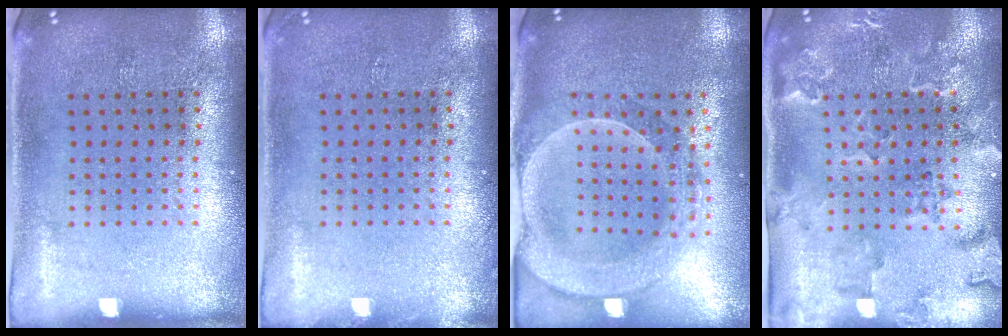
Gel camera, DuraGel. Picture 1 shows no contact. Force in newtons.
{"total": 0.6, "press": 0.6, "slide": 0.1}
{"total": 2.4, "press": 2.2, "slide": 1.1}
{"total": 2.4, "press": 2.2, "slide": 0.8}